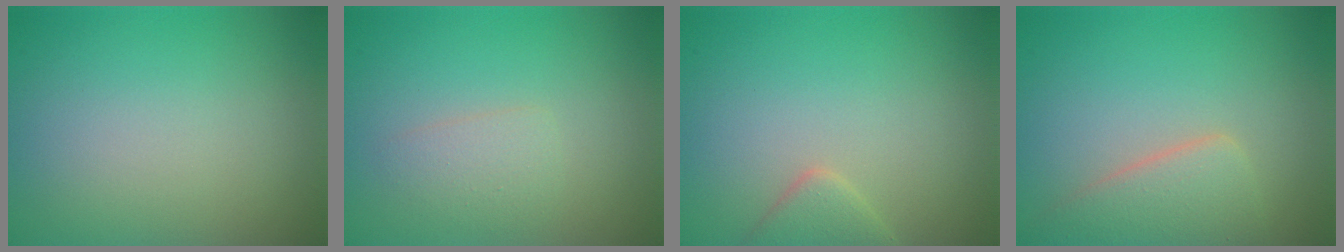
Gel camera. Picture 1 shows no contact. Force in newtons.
{"total": 1.6, "press": 1.6, "slide": 0.0}
{"total": 2.3, "press": 2.3, "slide": 0.1}
{"total": 3.9, "press": 3.9, "slide": 0.2}